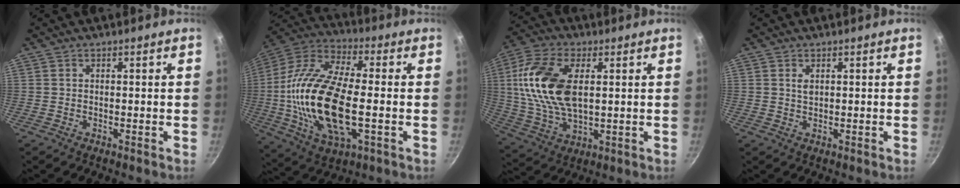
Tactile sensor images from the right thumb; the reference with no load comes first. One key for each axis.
{"total": 23.4, "fx": -2.2, "fy": 10.0, "fz": 21.0, "tx": -0.417, "ty": 0.015, "tz": -0.053}
{"total": 17.5, "fx": 3.2, "fy": 9.6, "fz": 14.2, "tx": -0.274, "ty": 0.000, "tz": 0.058}
{"total": 1.4, "fx": 0.5, "fy": 0.8, "fz": 1.0, "tx": -0.017, "ty": -0.002, "tz": 0.009}